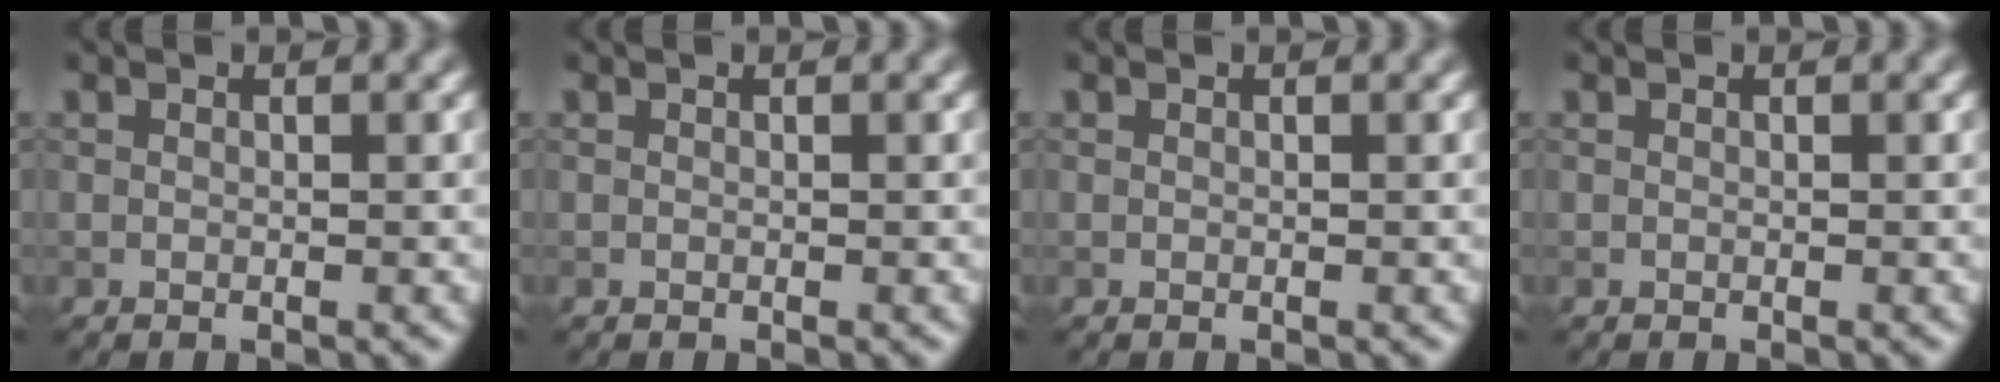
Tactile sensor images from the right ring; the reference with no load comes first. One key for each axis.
{"total": 0.0}
{"total": 0.0}
{"total": 0.0}